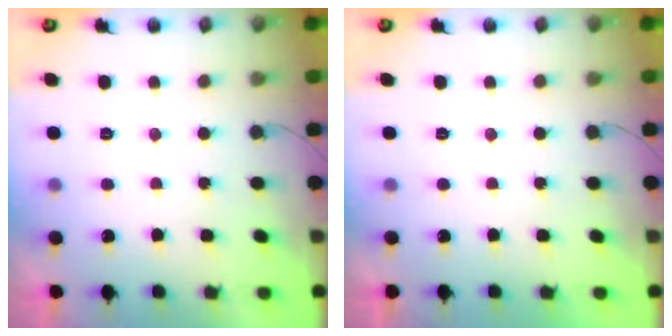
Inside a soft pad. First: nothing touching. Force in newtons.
{"total": 1.8, "press": 1.8, "slide": 0.0}